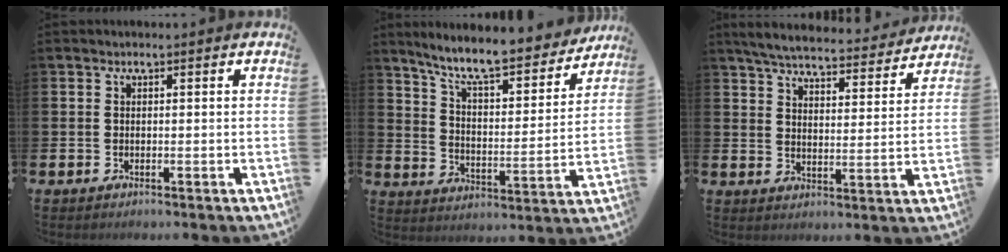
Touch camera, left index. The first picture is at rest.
{"total": 9.5, "force": [8.6, 1.5, 3.7], "torque": [-0.097, -0.063, 0.143]}
{"total": 5.9, "force": [5.7, 0.7, 1.5], "torque": [-0.049, -0.040, 0.096]}